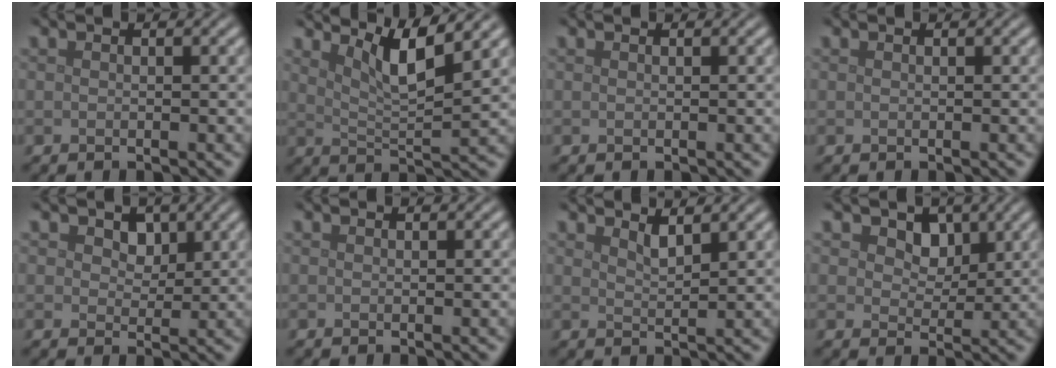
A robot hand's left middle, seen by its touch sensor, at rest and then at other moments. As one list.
[{"total": 4.6, "force": [3.0, 0.8, 3.4], "torque": [-0.058, -0.003, 0.055]}, {"total": 0.0}, {"total": 0.0}, {"total": 2.5, "force": [1.2, 1.7, 1.3], "torque": [-0.026, -0.006, 0.012]}, {"total": 0.0}, {"total": 1.6, "force": [1.4, 0.3, 0.8], "torque": [-0.013, -0.002, 0.025]}, {"total": 3.1, "force": [1.6, 2.2, 1.6], "torque": [-0.038, -0.013, 0.020]}]